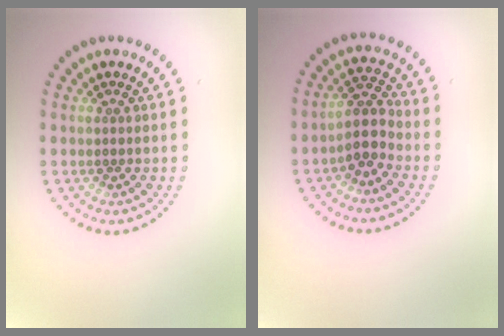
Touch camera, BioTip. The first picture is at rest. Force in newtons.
{"total": 3.0, "press": 2.5, "slide": 1.6}